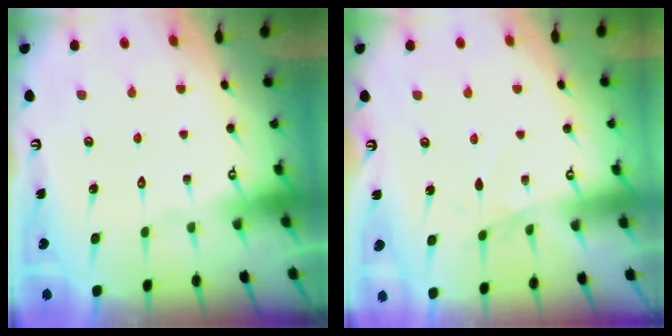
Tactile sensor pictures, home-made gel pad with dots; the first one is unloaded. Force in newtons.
{"total": 1.7, "press": 1.7, "slide": 0.4}